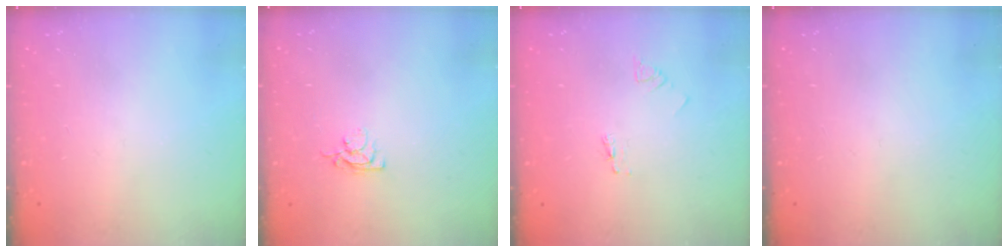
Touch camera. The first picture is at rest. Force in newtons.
{"total": 3.9, "press": 3.9, "slide": 0.4}
{"total": 2.1, "press": 2.1, "slide": 0.1}
{"total": 0.0}